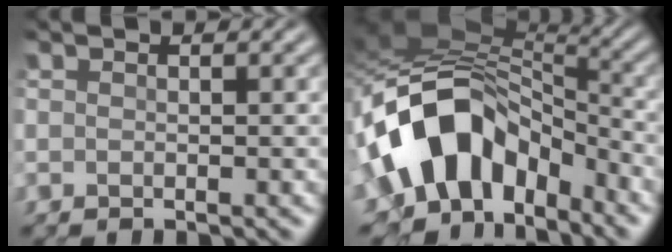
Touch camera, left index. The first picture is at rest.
{"total": 11.4, "force": [-3.6, 7.6, 7.7], "torque": [-0.130, 0.022, -0.073]}